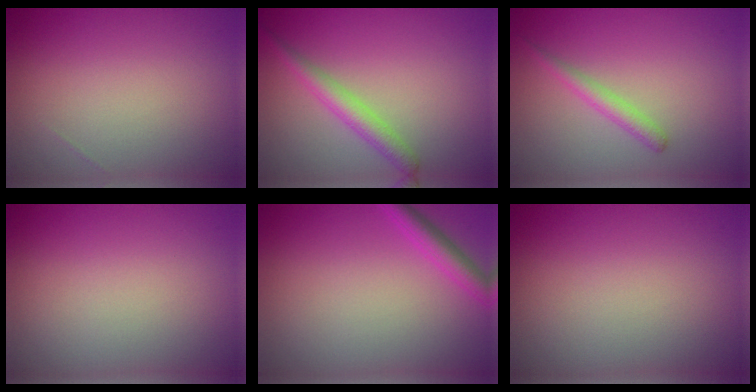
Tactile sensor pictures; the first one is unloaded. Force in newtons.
{"total": 2.5, "press": 2.5, "slide": 0.1}
{"total": 1.6, "press": 1.6, "slide": 0.1}
{"total": 0.0}
{"total": 2.3, "press": 2.3, "slide": 0.2}
{"total": 0.0}